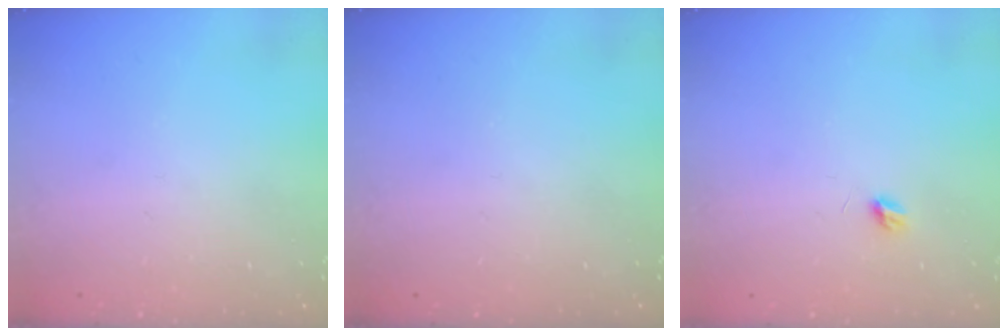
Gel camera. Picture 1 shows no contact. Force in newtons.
{"total": 0.0}
{"total": 3.7, "press": 3.7, "slide": 0.3}